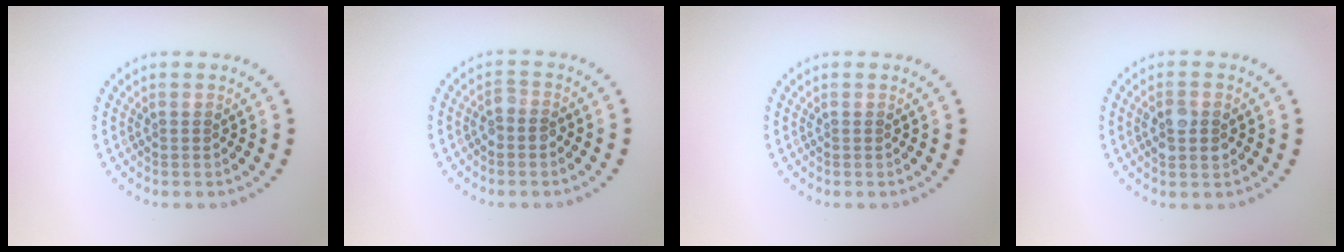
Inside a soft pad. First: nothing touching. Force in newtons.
{"total": 1.3, "press": 1.2, "slide": 0.6}
{"total": 0.0}
{"total": 2.4, "press": 2.4, "slide": 0.2}